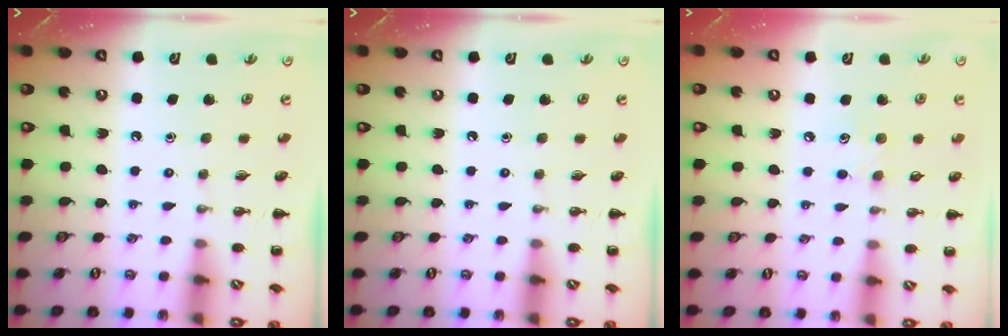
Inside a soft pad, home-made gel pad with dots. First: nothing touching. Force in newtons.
{"total": 0.0}
{"total": 4.8, "press": 4.7, "slide": 1.2}